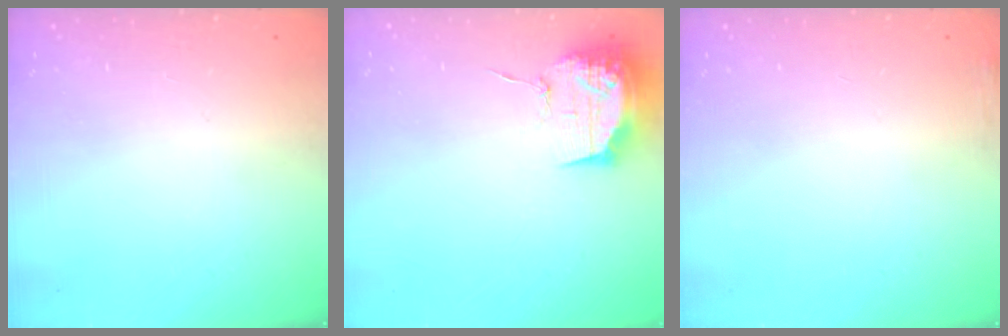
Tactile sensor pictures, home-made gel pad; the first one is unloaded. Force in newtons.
{"total": 15.6, "press": 15.6, "slide": 0.1}
{"total": 3.5, "press": 3.1, "slide": 1.6}